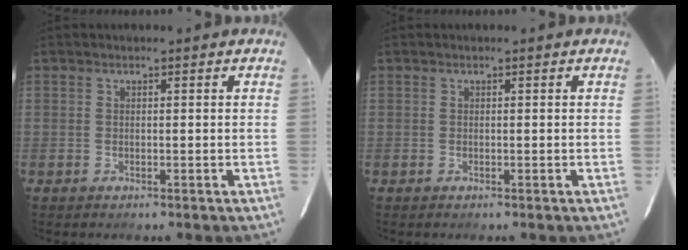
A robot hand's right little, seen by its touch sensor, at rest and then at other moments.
{"total": 0.0}